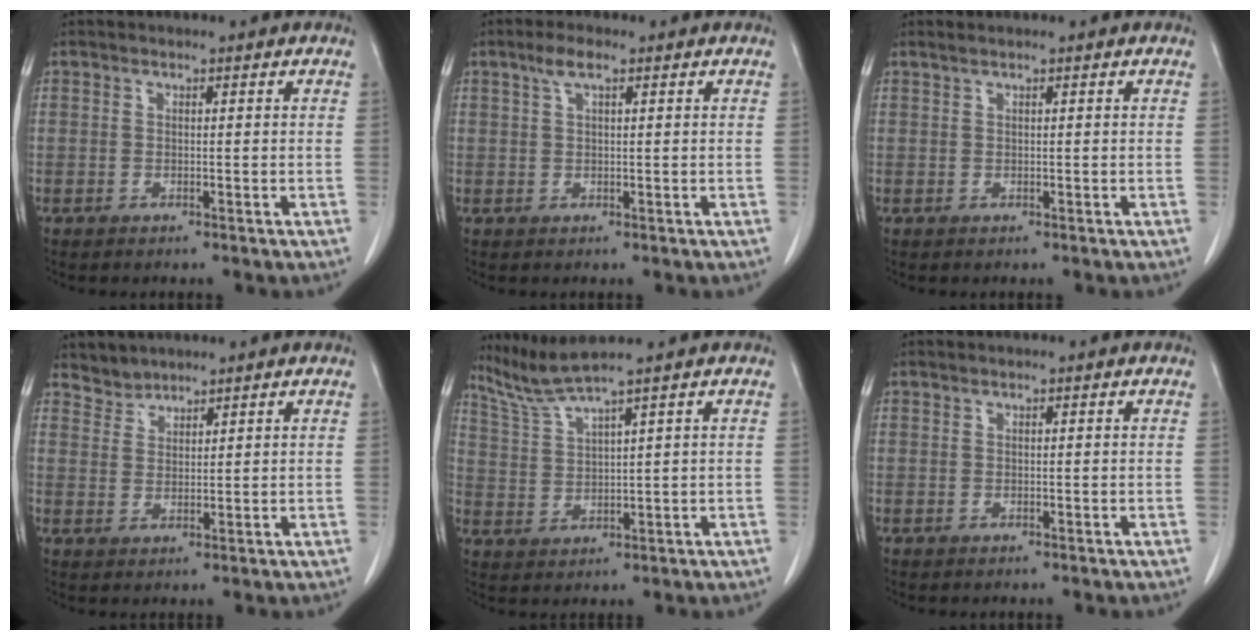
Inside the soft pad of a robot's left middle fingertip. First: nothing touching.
{"total": 2.6, "force": [1.5, 0.6, 2.0], "torque": [-0.046, 0.009, 0.032]}
{"total": 0.6, "force": [0.5, -0.1, 0.3], "torque": [-0.011, 0.007, 0.016]}
{"total": 2.6, "force": [2.4, 0.6, -0.6], "torque": [0.014, 0.006, 0.049]}
{"total": 5.0, "force": [4.4, -1.9, 1.4], "torque": [-0.043, -0.009, 0.101]}
{"total": 0.0}